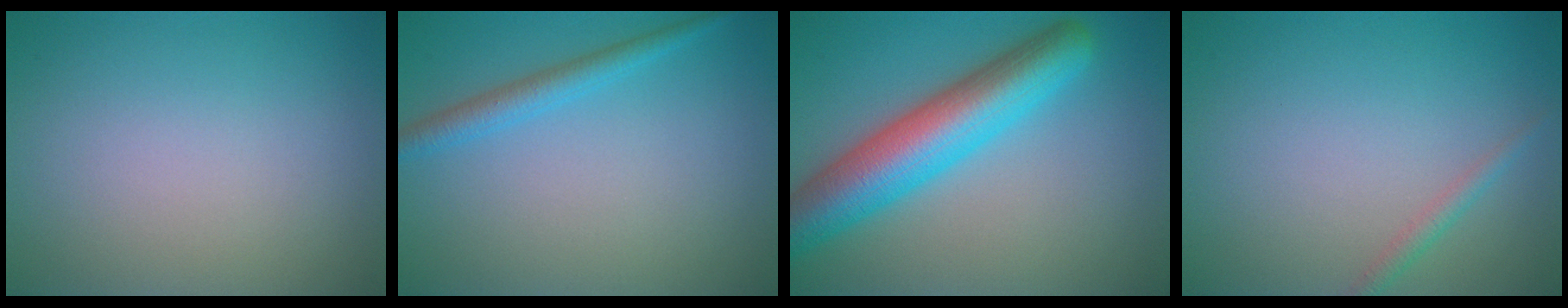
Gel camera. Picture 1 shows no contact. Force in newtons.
{"total": 2.2, "press": 2.2, "slide": 0.1}
{"total": 8.5, "press": 8.5, "slide": 0.3}
{"total": 1.2, "press": 1.2, "slide": 0.0}